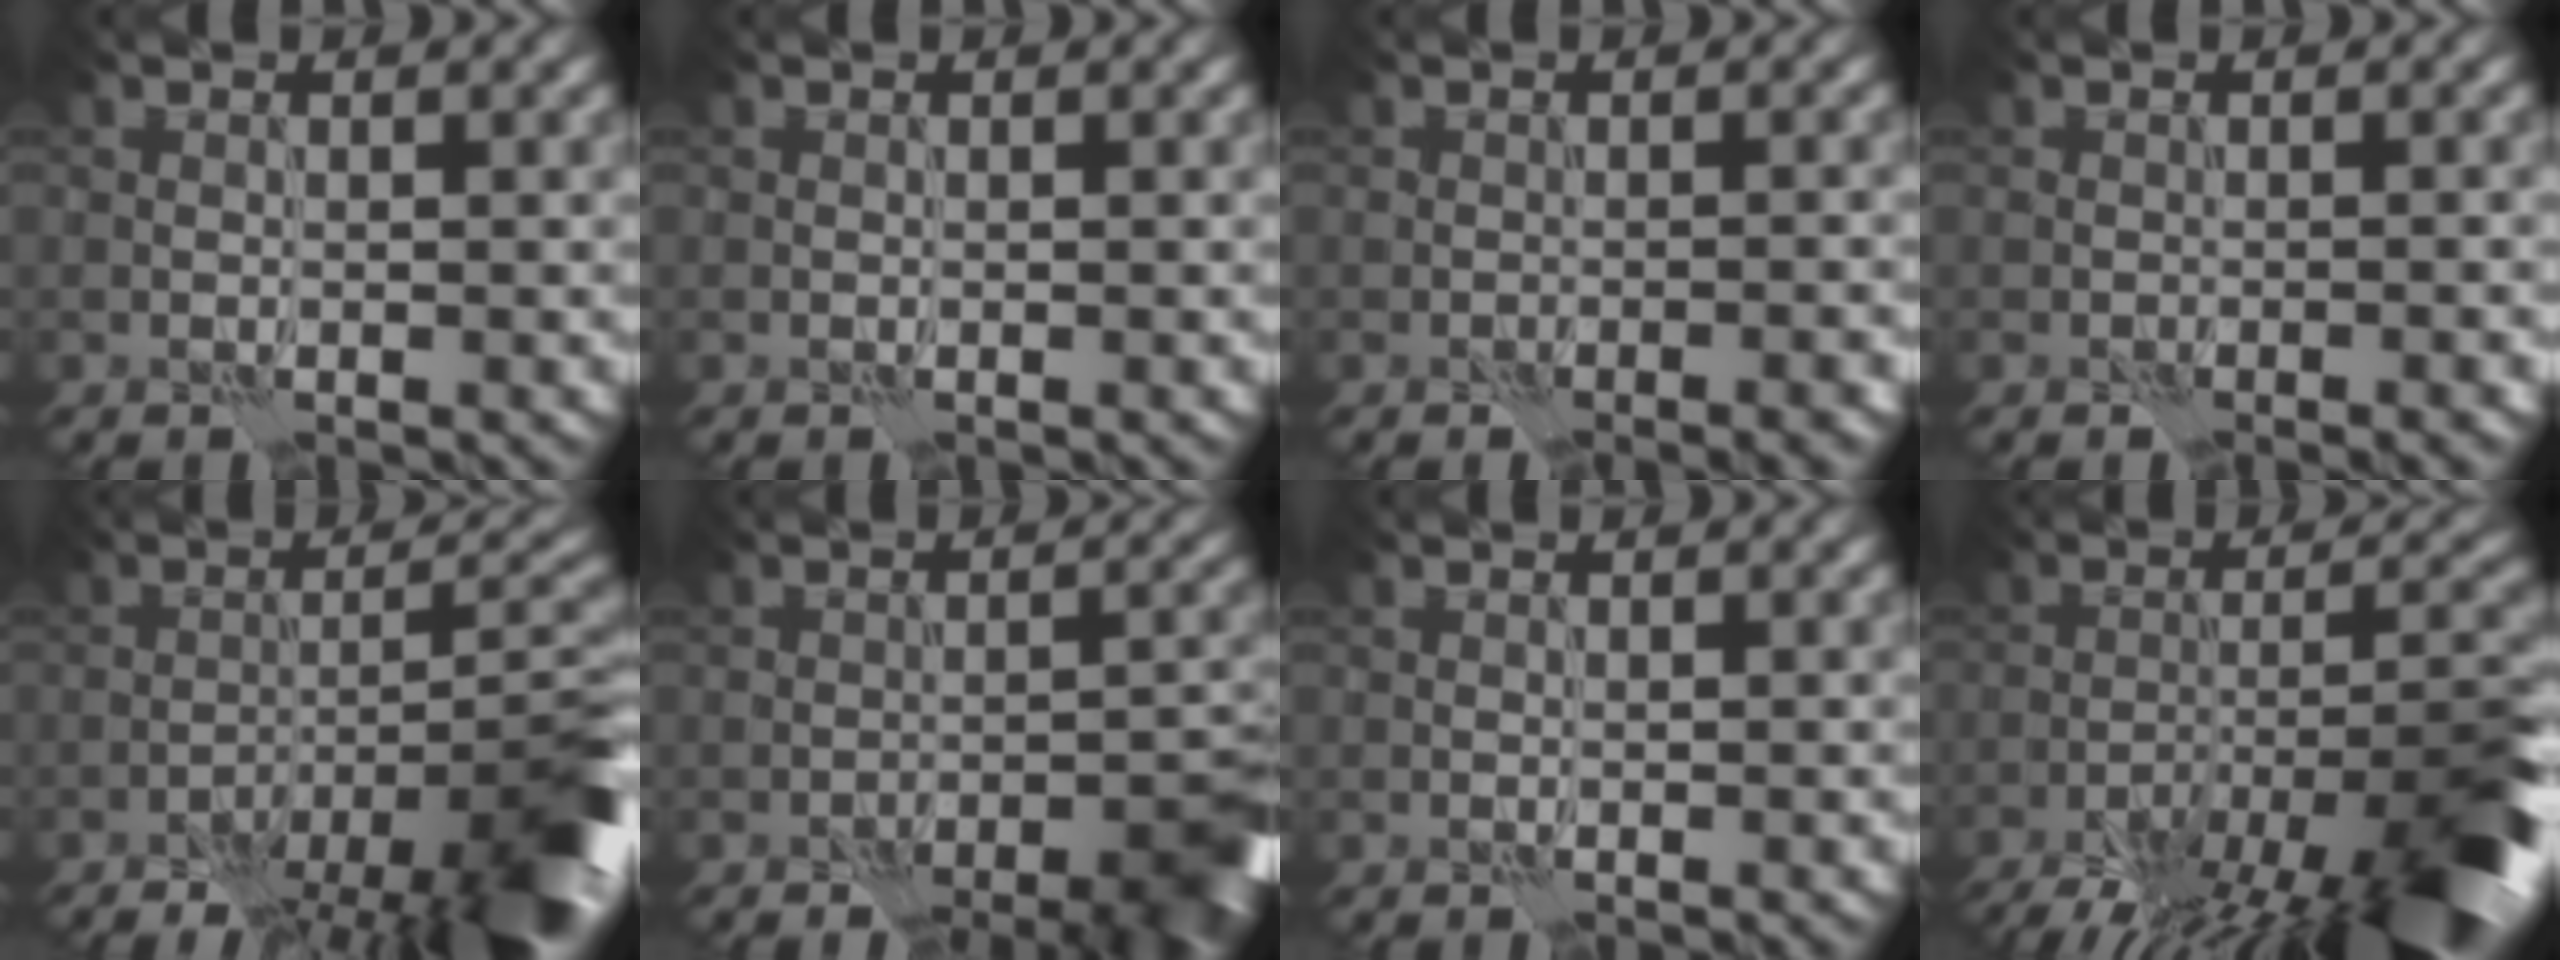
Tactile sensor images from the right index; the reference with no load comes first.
{"total": 0.0}
{"total": 0.7, "force": [0.0, -0.2, -0.7], "torque": [0.009, -0.003, 0.000]}
{"total": 1.2, "force": [0.5, -0.3, -1.1], "torque": [0.015, -0.003, 0.003]}
{"total": 9.3, "force": [-5.6, 2.7, 6.8], "torque": [-0.090, 0.005, -0.088]}
{"total": 6.7, "force": [-4.8, 2.7, 3.9], "torque": [-0.036, -0.002, -0.045]}
{"total": 0.0}
{"total": 11.9, "force": [-8.3, 2.9, 8.0], "torque": [-0.142, 0.000, -0.128]}